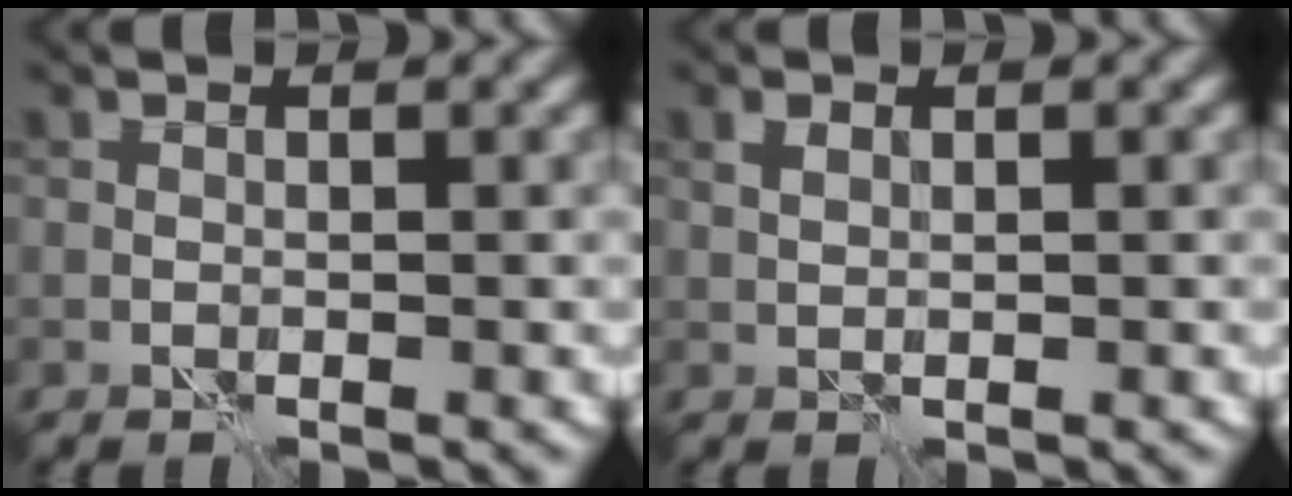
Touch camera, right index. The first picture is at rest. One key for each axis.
{"total": 0.8, "fx": 0.5, "fy": 0.4, "fz": 0.5, "tx": -0.015, "ty": 0.004, "tz": 0.011}